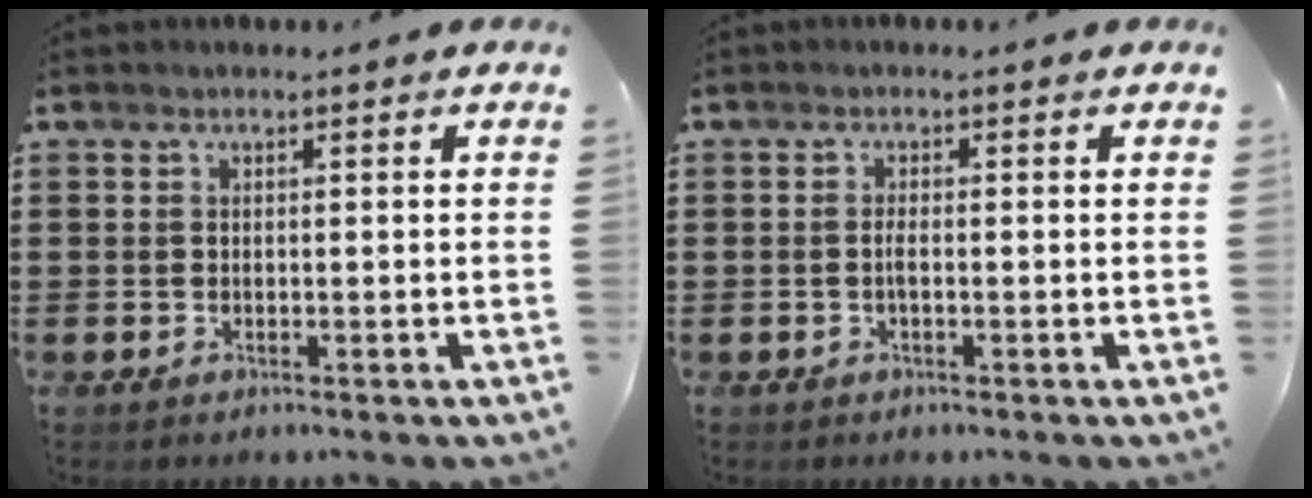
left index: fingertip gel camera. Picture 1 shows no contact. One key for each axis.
{"total": 1.4, "fx": -0.4, "fy": 0.2, "fz": 1.3, "tx": -0.026, "ty": 0.000, "tz": -0.006}